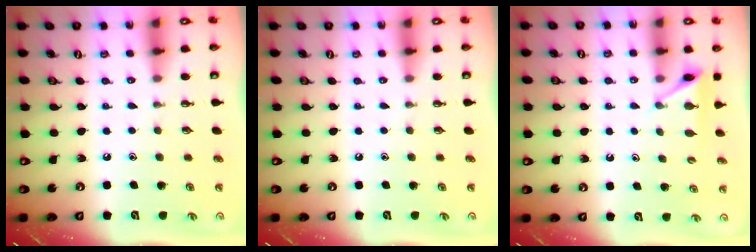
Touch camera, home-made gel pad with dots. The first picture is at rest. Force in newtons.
{"total": 0.0}
{"total": 5.0, "press": 5.0, "slide": 0.5}